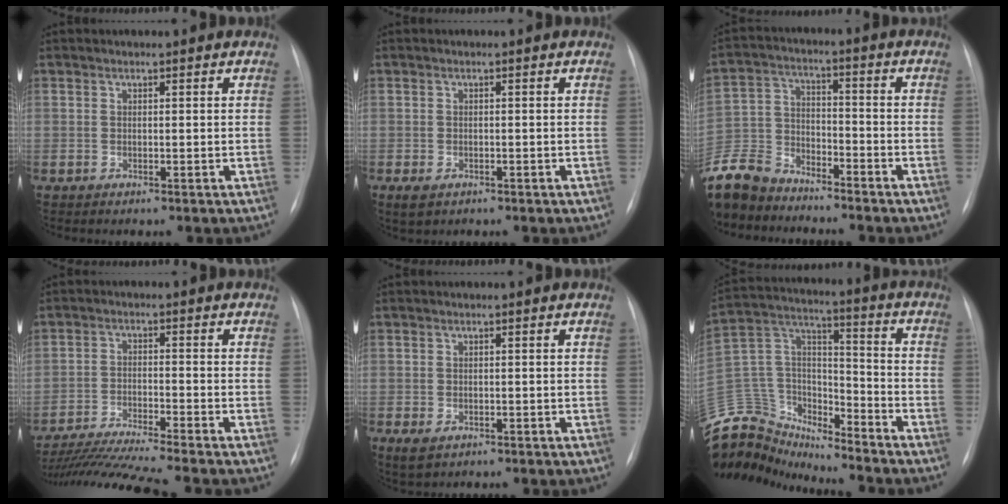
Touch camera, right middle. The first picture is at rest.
{"total": 2.2, "force": [-1.2, 1.4, 1.3], "torque": [-0.026, -0.004, -0.006]}
{"total": 12.7, "force": [-11.5, 4.5, 2.9], "torque": [-0.073, 0.004, -0.219]}
{"total": 12.1, "force": [-10.7, -1.8, 5.3], "torque": [-0.089, -0.024, -0.179]}
{"total": 2.6, "force": [-1.2, 1.7, 1.6], "torque": [-0.033, -0.007, -0.006]}
{"total": 19.5, "force": [-18.1, 6.0, 4.0], "torque": [-0.095, 0.065, -0.304]}